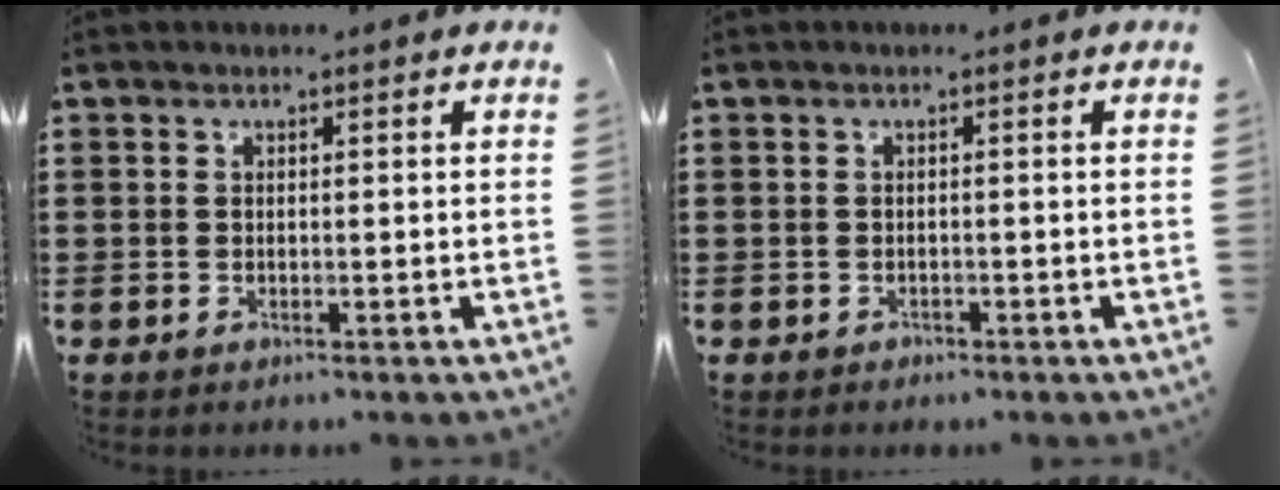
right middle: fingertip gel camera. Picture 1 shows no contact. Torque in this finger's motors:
{"motor_torque": [0.08, -0.10, -0.01, 0.00]}